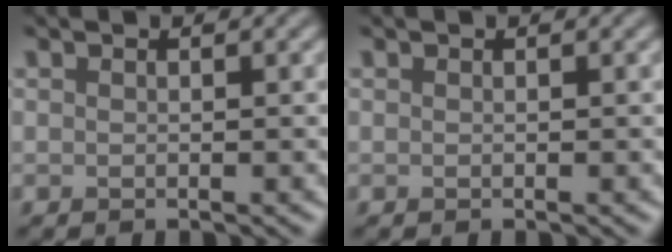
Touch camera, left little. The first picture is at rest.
{"total": 0.0}